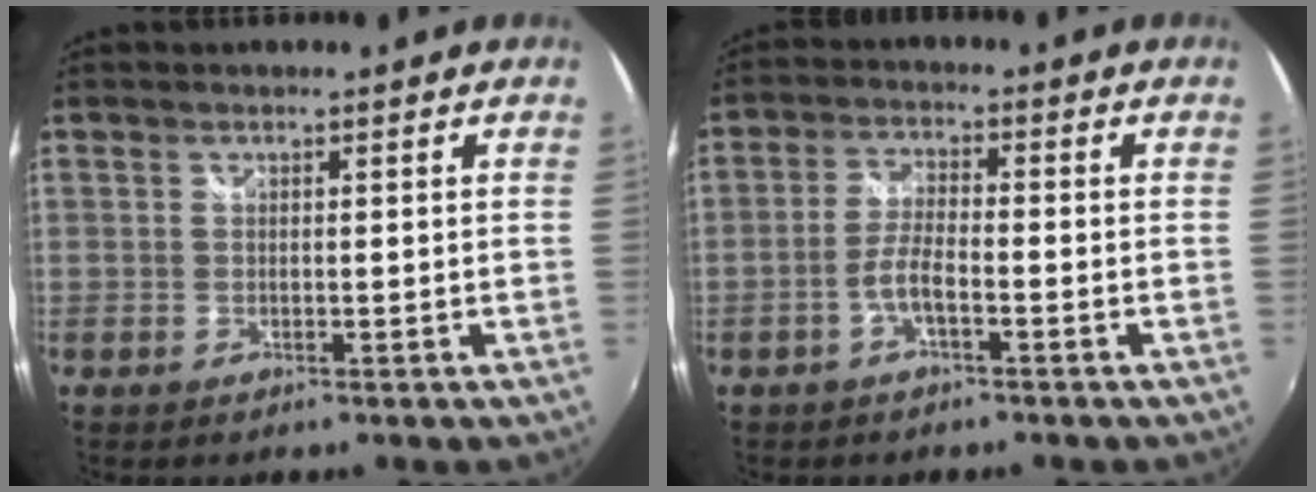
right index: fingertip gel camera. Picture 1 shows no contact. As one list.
[{"total": 4.4, "force": [-2.2, 1.1, 3.6], "torque": [-0.080, 0.005, -0.042]}]